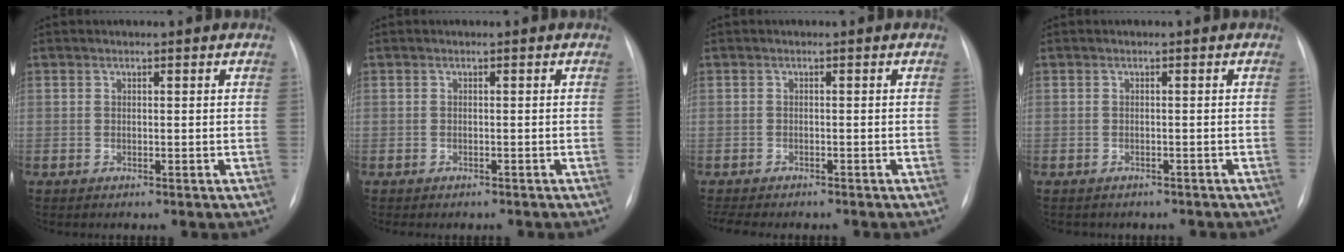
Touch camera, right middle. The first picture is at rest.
{"total": 2.6, "force": [-2.2, 1.0, 0.9], "torque": [-0.017, -0.005, -0.021]}
{"total": 6.3, "force": [-5.4, 1.5, 2.8], "torque": [-0.045, -0.007, -0.072]}
{"total": 4.2, "force": [-3.7, 1.9, 1.0], "torque": [-0.019, 0.003, -0.036]}